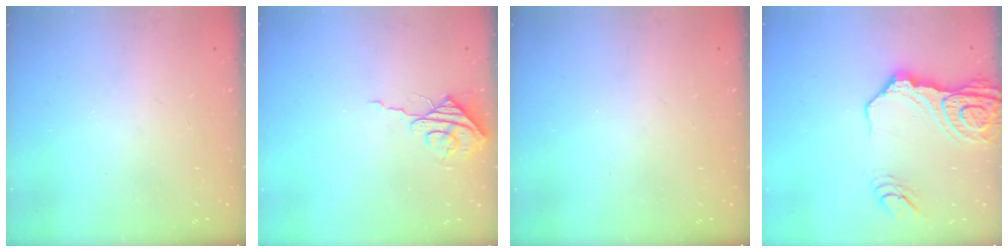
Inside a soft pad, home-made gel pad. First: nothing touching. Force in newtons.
{"total": 7.6, "press": 7.6, "slide": 0.5}
{"total": 0.0}
{"total": 18.8, "press": 18.7, "slide": 2.3}